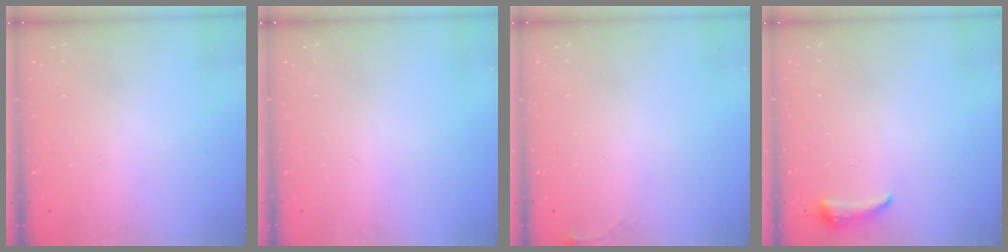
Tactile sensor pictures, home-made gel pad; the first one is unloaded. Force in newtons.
{"total": 0.0}
{"total": 4.0, "press": 3.9, "slide": 0.6}
{"total": 4.3, "press": 4.2, "slide": 0.9}